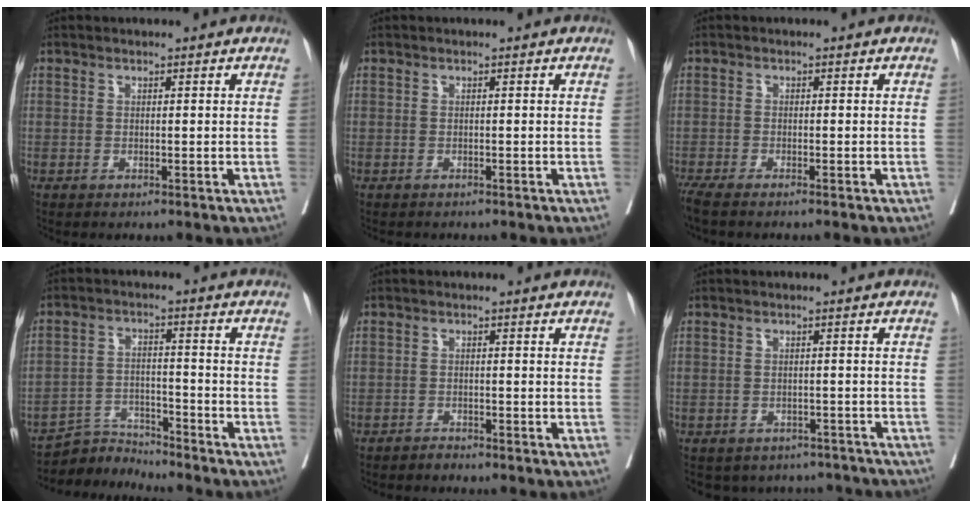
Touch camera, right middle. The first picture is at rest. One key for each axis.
{"total": 0.9, "fx": -0.8, "fy": 0.4, "fz": 0.0, "tx": -0.009, "ty": 0.000, "tz": -0.011}
{"total": 4.7, "fx": -3.9, "fy": -0.1, "fz": 2.5, "tx": -0.031, "ty": -0.010, "tz": -0.063}
{"total": 5.5, "fx": -5.4, "fy": -0.2, "fz": -1.2, "tx": 0.019, "ty": 0.004, "tz": -0.095}
{"total": 1.1, "fx": -1.1, "fy": 0.1, "fz": -0.1, "tx": 0.001, "ty": -0.003, "tz": -0.016}
{"total": 10.3, "fx": -9.2, "fy": 4.3, "fz": 1.0, "tx": -0.010, "ty": 0.015, "tz": -0.097}